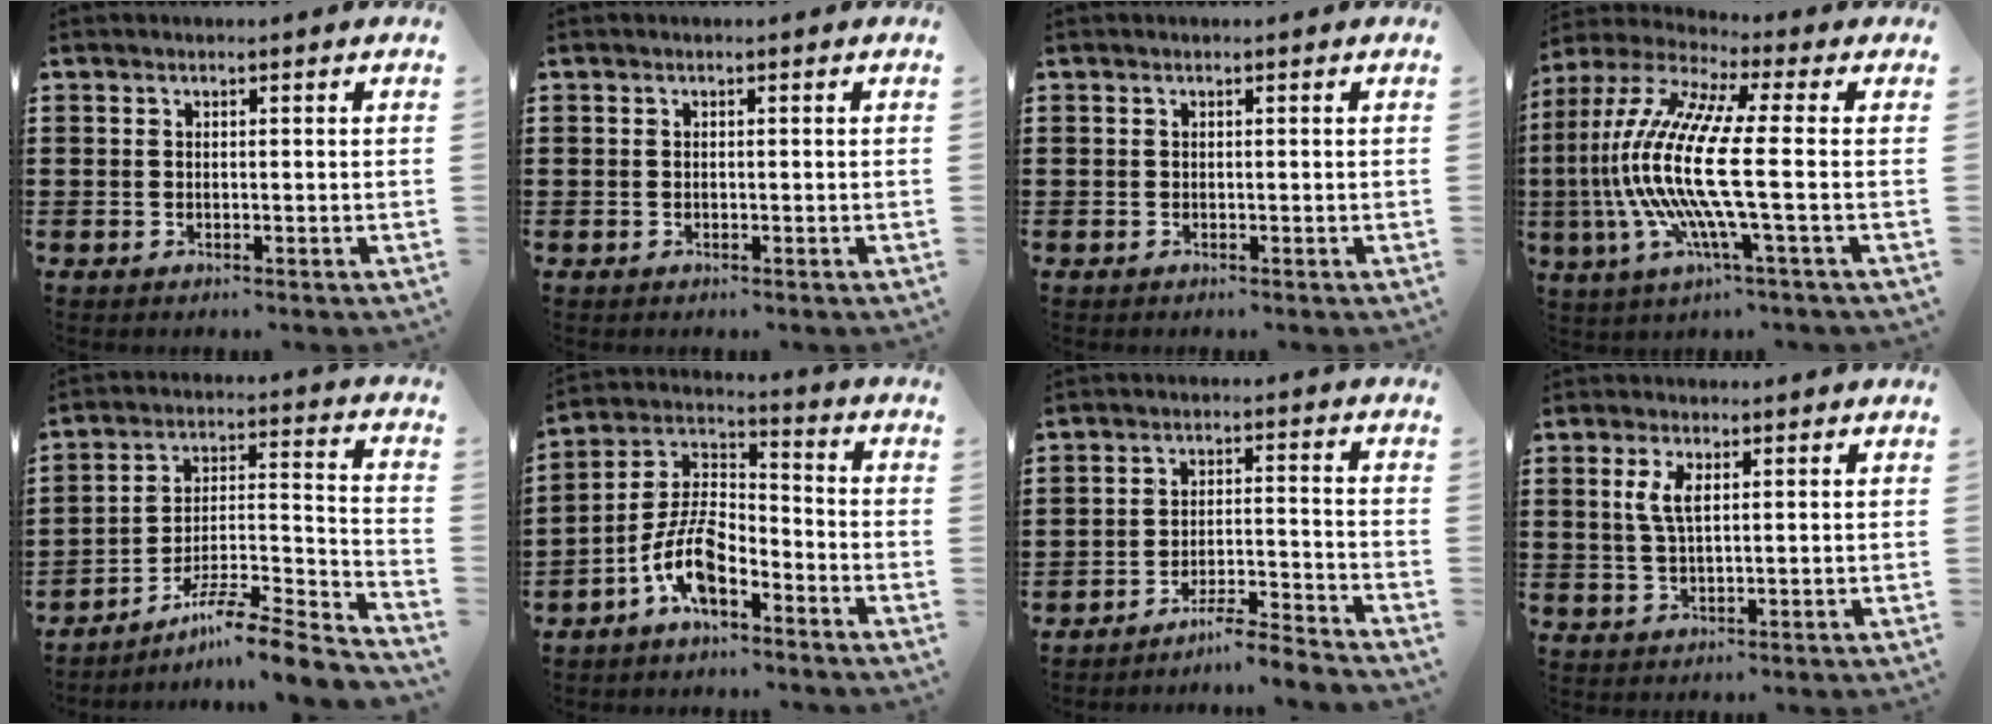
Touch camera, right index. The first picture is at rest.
{"total": 0.0}
{"total": 0.0}
{"total": 14.8, "force": [-2.2, 2.0, 14.5], "torque": [-0.338, -0.022, -0.062]}
{"total": 7.6, "force": [-6.2, 0.2, 4.4], "torque": [-0.068, -0.006, -0.124]}
{"total": 9.1, "force": [-5.3, 3.7, 6.4], "torque": [-0.156, -0.009, -0.106]}
{"total": 5.2, "force": [-5.0, -0.3, 1.5], "torque": [-0.027, -0.005, -0.099]}
{"total": 3.9, "force": [1.2, 1.5, 3.4], "torque": [-0.072, 0.007, 0.019]}